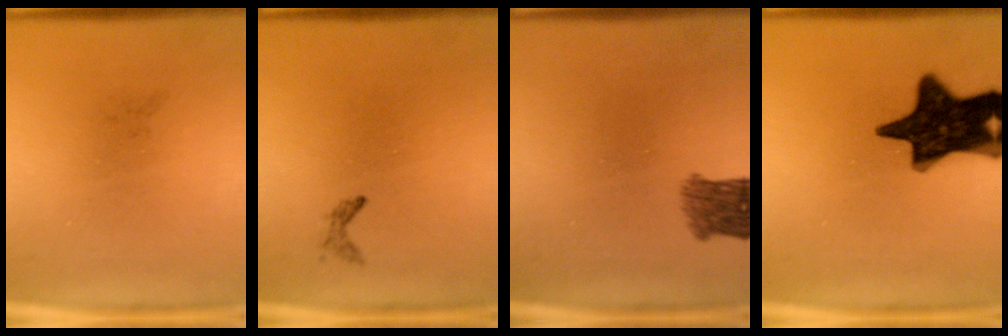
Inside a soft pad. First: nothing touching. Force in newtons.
{"total": 0.7}
{"total": 3.6}
{"total": 16.6}